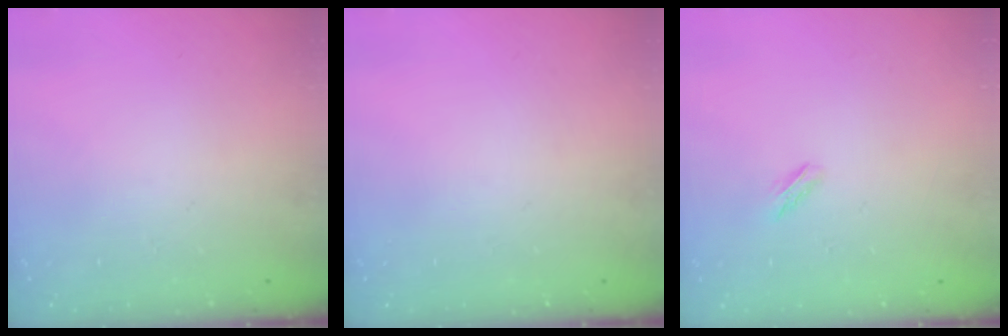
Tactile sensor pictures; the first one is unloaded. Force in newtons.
{"total": 0.0}
{"total": 1.7, "press": 1.5, "slide": 0.6}